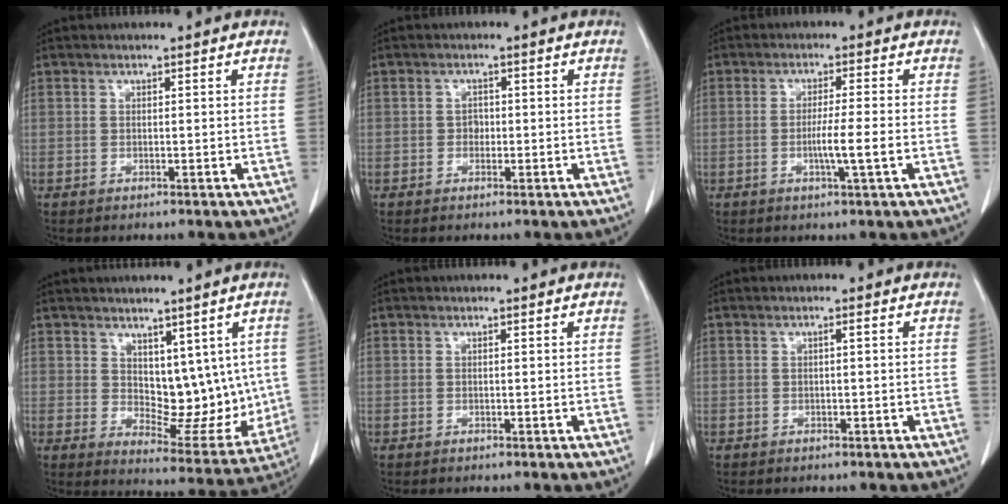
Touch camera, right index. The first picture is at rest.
{"total": 1.3, "force": [-0.2, 1.1, 0.7], "torque": [-0.009, 0.004, -0.004]}
{"total": 4.6, "force": [-1.1, -0.6, 4.5], "torque": [-0.079, -0.008, -0.021]}
{"total": 10.5, "force": [2.7, 6.2, 8.0], "torque": [-0.089, -0.002, 0.059]}
{"total": 0.0}
{"total": 0.5, "force": [0.1, -0.1, 0.5], "torque": [-0.009, 0.001, 0.003]}